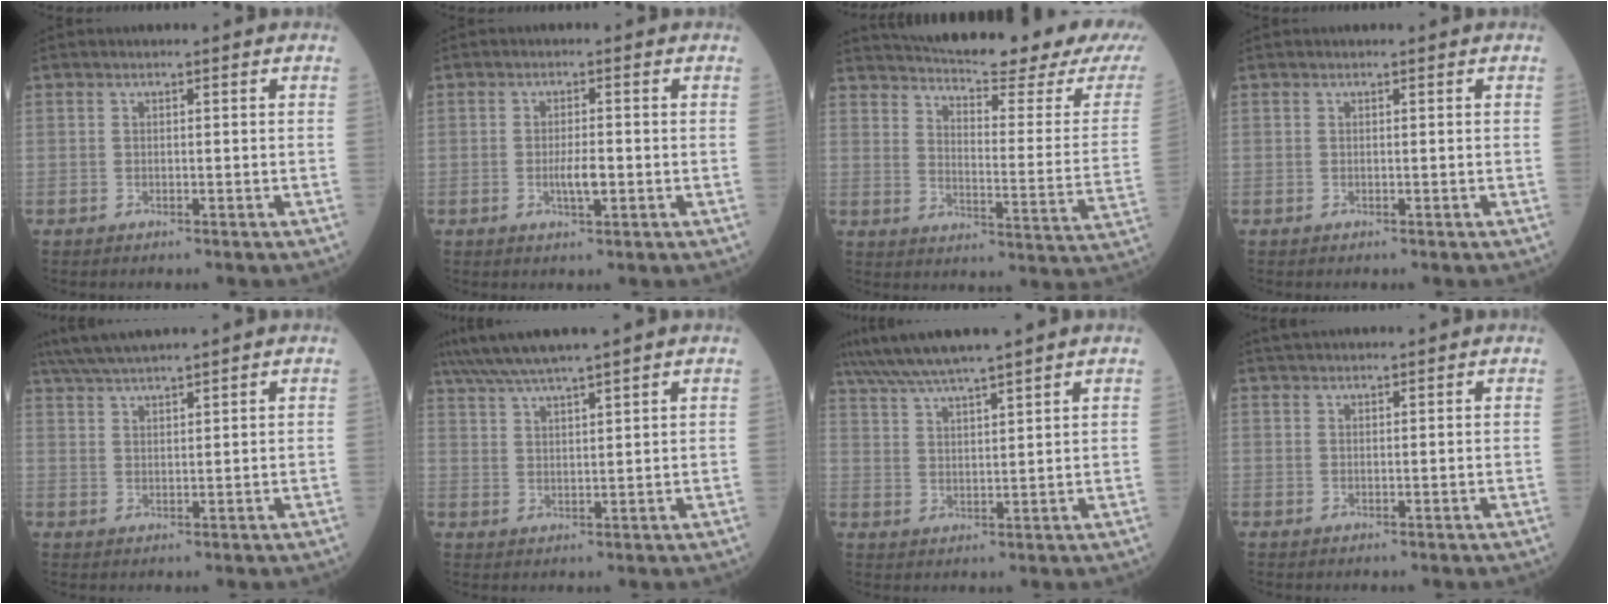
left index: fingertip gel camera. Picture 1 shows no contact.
{"total": 3.0, "force": [-0.9, 0.7, 2.8], "torque": [-0.055, -0.005, -0.015]}
{"total": 24.8, "force": [21.4, 1.9, 12.4], "torque": [-0.192, -0.062, 0.271]}
{"total": 0.0}
{"total": 6.5, "force": [5.7, -0.6, 3.0], "torque": [-0.059, 0.023, 0.108]}
{"total": 7.7, "force": [6.6, -1.2, 3.8], "torque": [-0.071, 0.019, 0.117]}
{"total": 9.0, "force": [7.8, -1.1, 4.3], "torque": [-0.080, 0.018, 0.136]}
{"total": 3.3, "force": [3.0, 0.3, 1.3], "torque": [-0.016, 0.032, 0.050]}